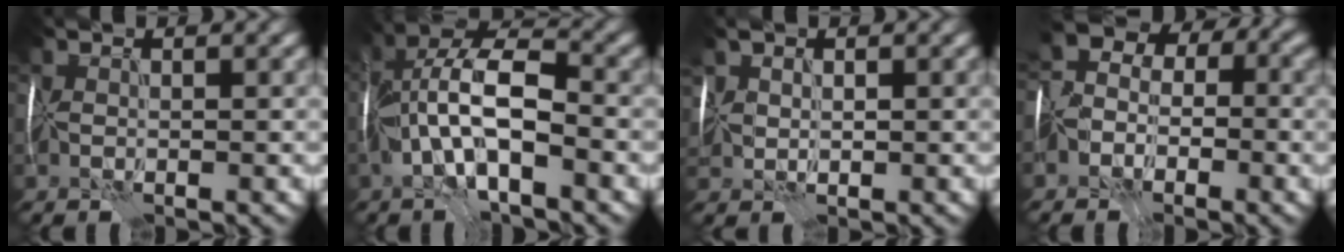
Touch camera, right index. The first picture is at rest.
{"total": 8.5, "force": [-1.5, 2.8, 7.9], "torque": [-0.160, 0.028, -0.032]}
{"total": 2.2, "force": [1.6, 1.3, 0.8], "torque": [-0.027, 0.012, 0.024]}
{"total": 5.3, "force": [-2.6, 4.0, 2.3], "torque": [-0.033, 0.007, -0.046]}